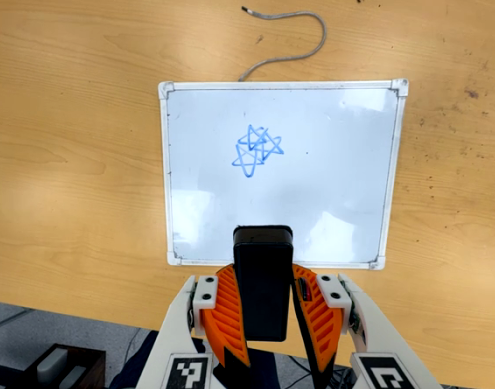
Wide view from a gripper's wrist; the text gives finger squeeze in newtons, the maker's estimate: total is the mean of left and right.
{"total": 10.2, "left": 8.5, "right": 12.0}